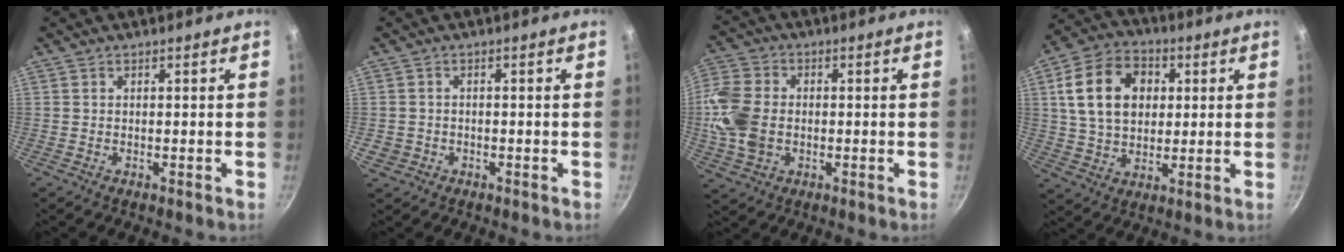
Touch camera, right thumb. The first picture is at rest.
{"total": 2.6, "force": [-0.7, 2.3, 1.0], "torque": [-0.022, 0.008, -0.006]}
{"total": 13.0, "force": [-0.8, 9.7, 8.6], "torque": [-0.173, 0.009, -0.024]}
{"total": 15.5, "force": [3.5, 11.3, 10.1], "torque": [-0.157, 0.008, 0.054]}